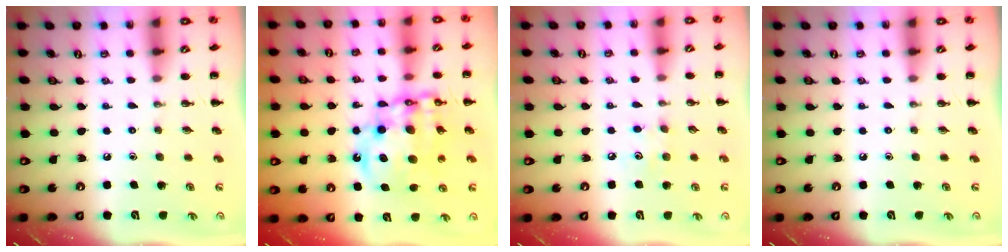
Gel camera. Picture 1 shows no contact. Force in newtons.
{"total": 17.1, "press": 16.6, "slide": 4.2}
{"total": 5.6, "press": 5.4, "slide": 1.6}
{"total": 0.0}